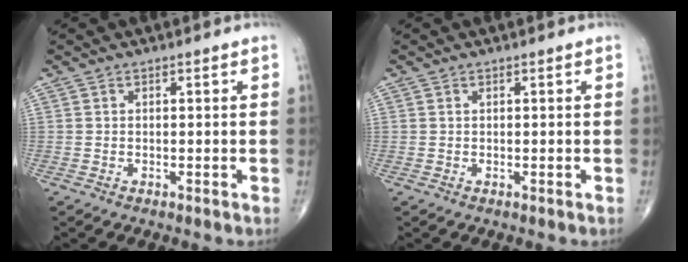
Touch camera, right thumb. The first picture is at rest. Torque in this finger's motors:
{"motor_torque": [-0.22, -0.21, 0.18, 0.17, 0.00]}